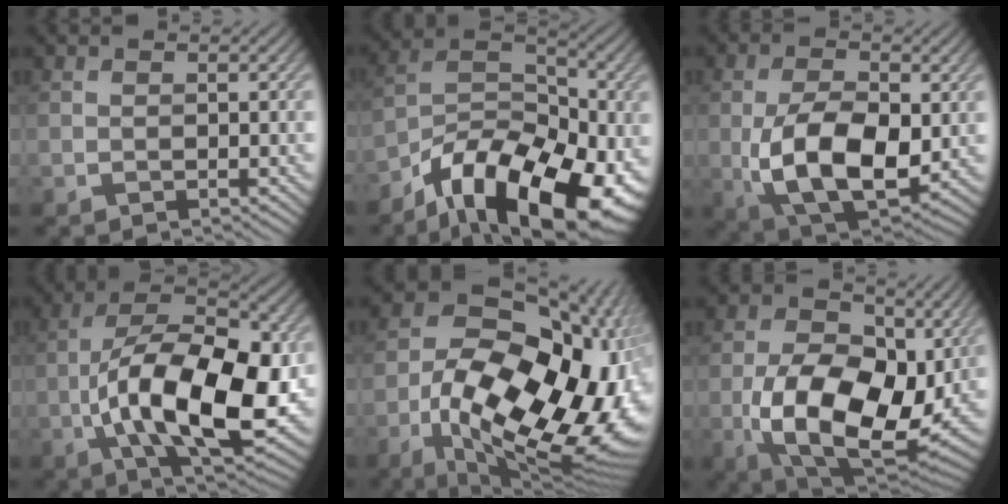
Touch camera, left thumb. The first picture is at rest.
{"total": 17.1, "force": [-9.6, 8.8, 11.1], "torque": [-0.202, -0.027, -0.155]}
{"total": 12.0, "force": [-1.5, 6.6, 9.9], "torque": [-0.192, -0.016, -0.023]}
{"total": 16.3, "force": [-3.2, 7.5, 14.1], "torque": [-0.233, 0.001, -0.065]}
{"total": 20.1, "force": [-4.8, 12.0, 15.5], "torque": [-0.264, -0.040, -0.048]}
{"total": 15.7, "force": [-1.9, 10.0, 11.9], "torque": [-0.222, -0.028, -0.033]}